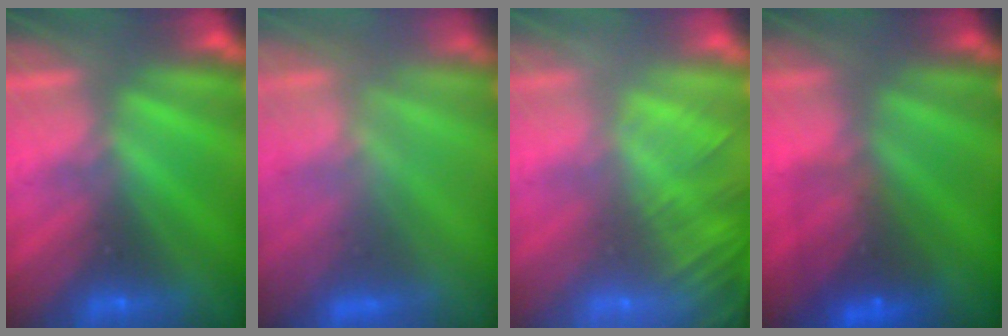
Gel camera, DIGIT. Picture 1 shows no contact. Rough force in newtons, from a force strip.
{"total": 3.7}
{"total": 9.7}
{"total": 6.9}